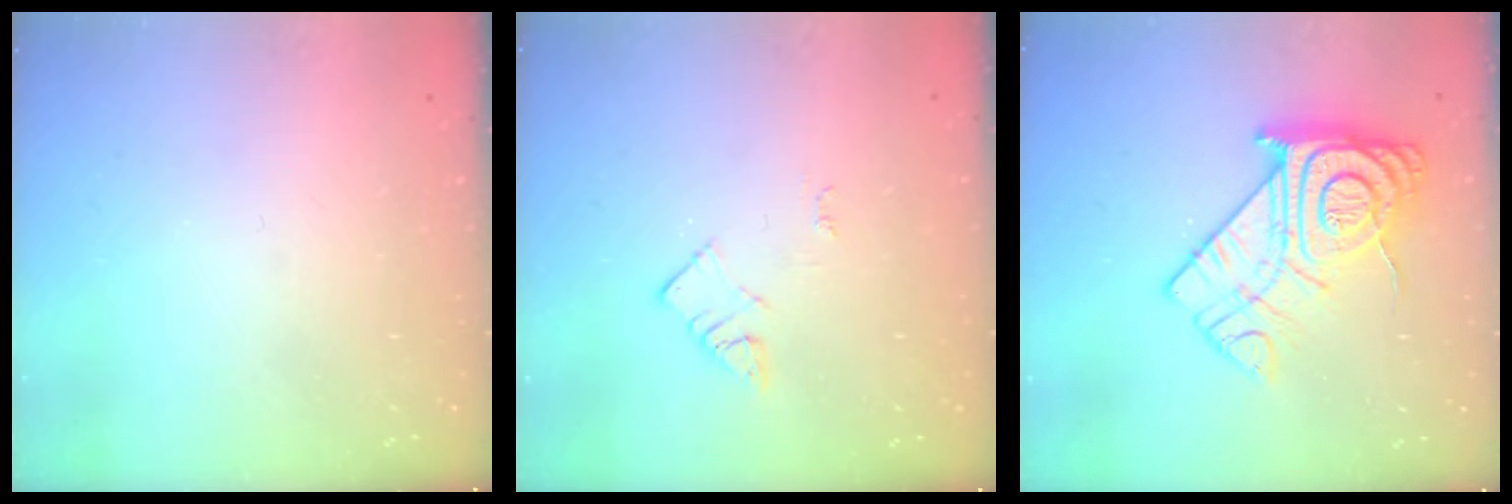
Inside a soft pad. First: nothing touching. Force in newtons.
{"total": 2.3, "press": 2.3, "slide": 0.3}
{"total": 20.2, "press": 20.1, "slide": 1.5}